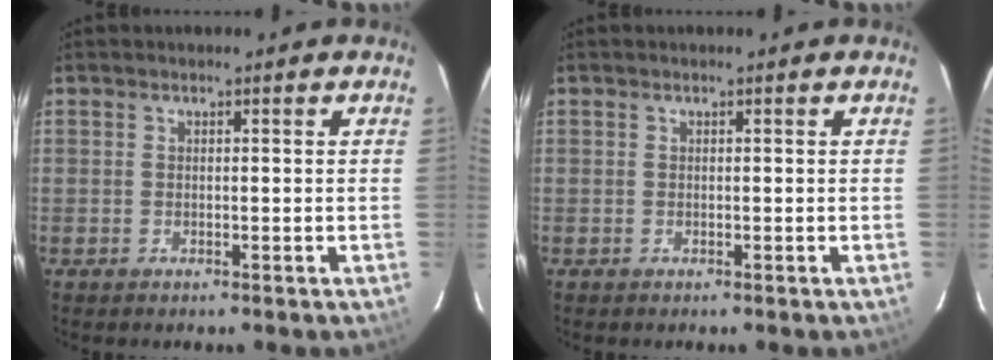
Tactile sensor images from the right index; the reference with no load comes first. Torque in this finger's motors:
{"motor_torque": [0.00, 0.00, 0.00, 0.00]}